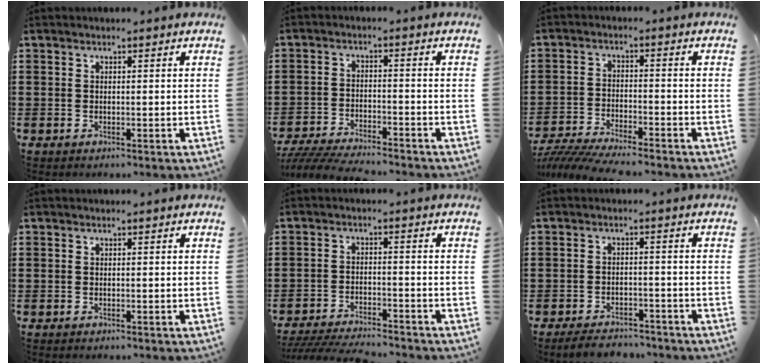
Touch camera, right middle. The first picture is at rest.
{"total": 5.1, "force": [-5.0, 0.4, 1.3], "torque": [-0.033, -0.006, -0.102]}
{"total": 5.8, "force": [-5.6, 0.3, 1.6], "torque": [-0.044, -0.010, -0.113]}
{"total": 0.0}
{"total": 4.6, "force": [-4.4, 0.2, 1.1], "torque": [-0.032, -0.008, -0.094]}
{"total": 3.4, "force": [-3.2, 0.7, 0.7], "torque": [-0.013, 0.006, -0.065]}